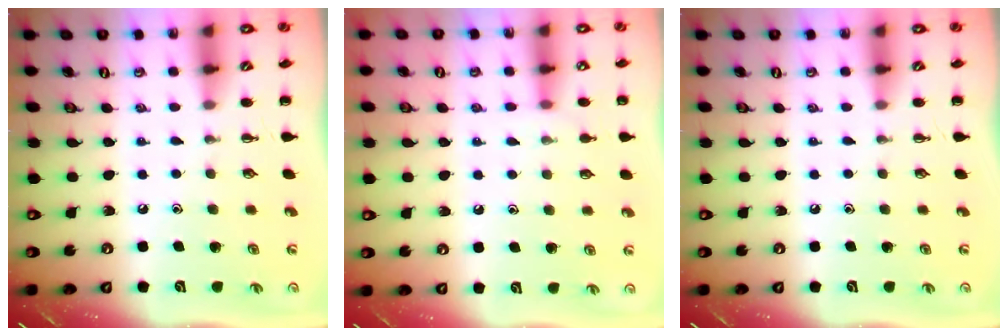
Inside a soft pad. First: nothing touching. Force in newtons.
{"total": 5.7, "press": 5.5, "slide": 1.5}
{"total": 0.0}